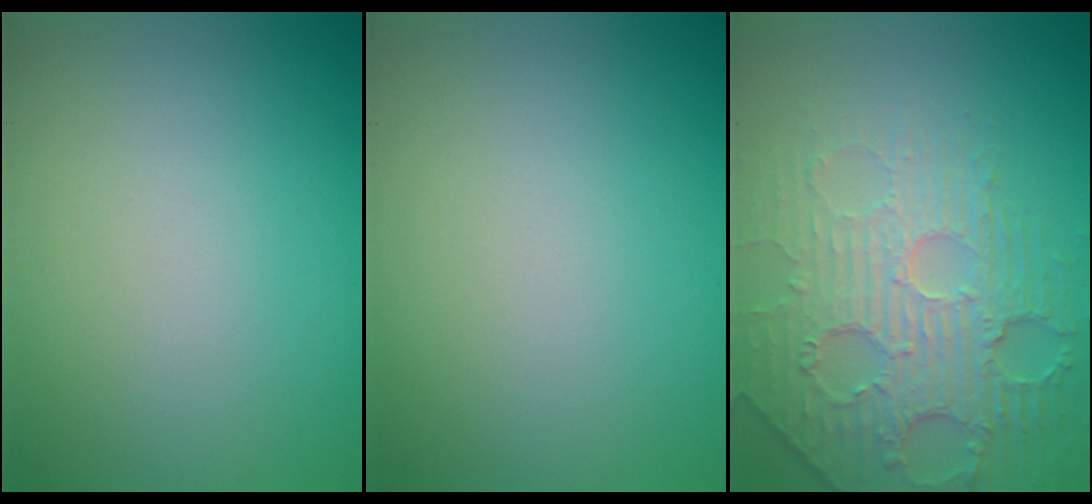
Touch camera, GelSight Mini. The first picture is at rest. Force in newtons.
{"total": 0.0}
{"total": 4.3, "press": 4.0, "slide": 1.6}